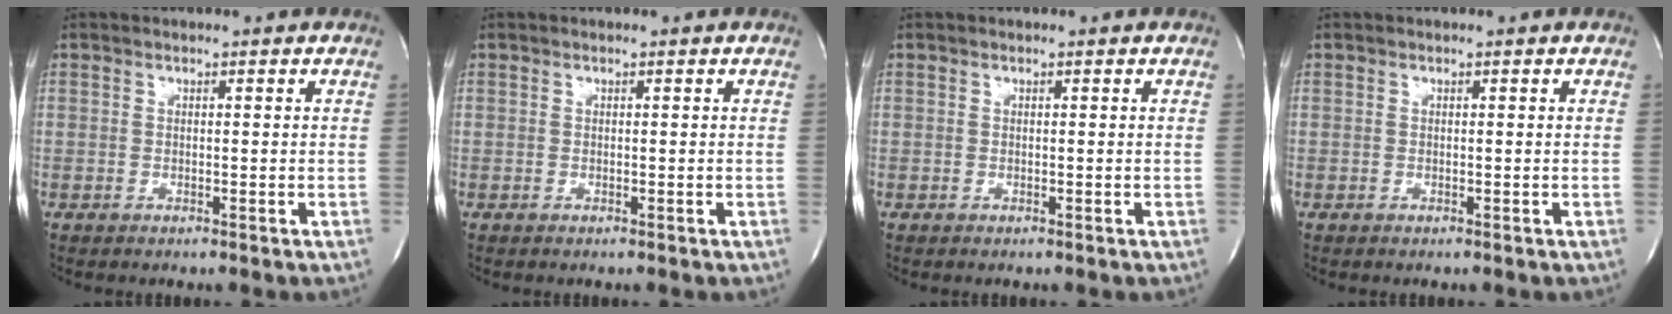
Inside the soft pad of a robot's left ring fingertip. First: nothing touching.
{"total": 0.0}
{"total": 0.0}
{"total": 0.0}